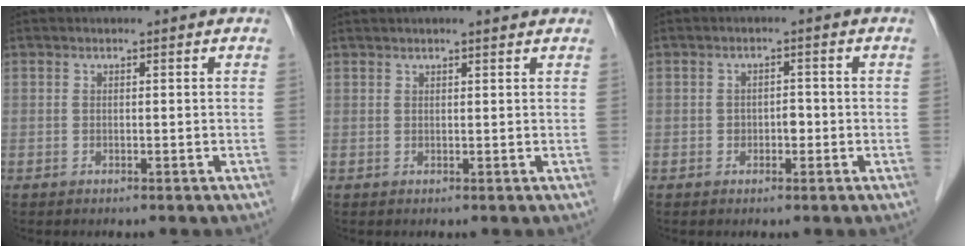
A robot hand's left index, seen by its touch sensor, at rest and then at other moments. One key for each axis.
{"total": 3.7, "fx": 3.2, "fy": 0.2, "fz": 1.8, "tx": -0.025, "ty": 0.025, "tz": 0.044}
{"total": 1.8, "fx": -0.5, "fy": 1.2, "fz": 1.3, "tx": -0.016, "ty": 0.005, "tz": -0.006}